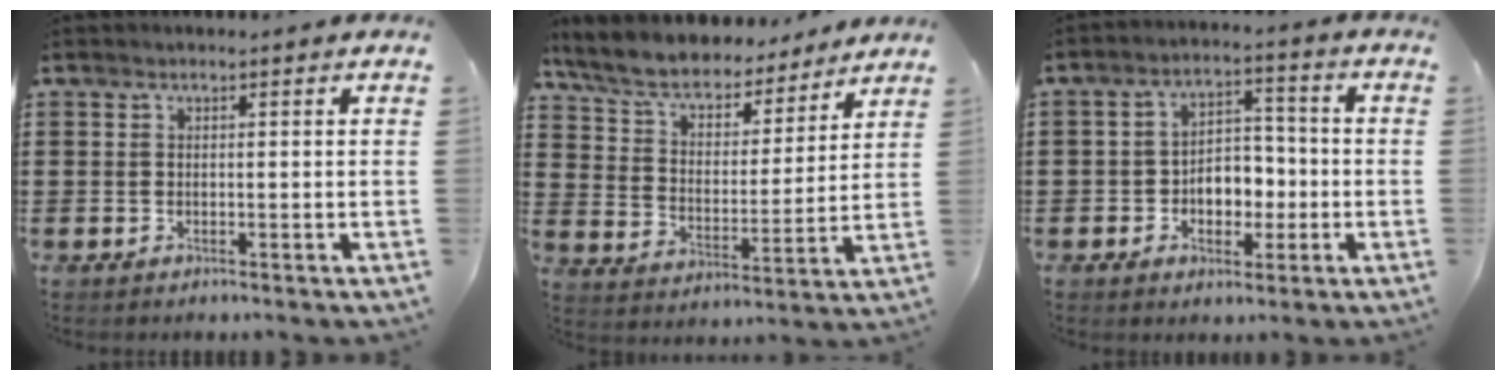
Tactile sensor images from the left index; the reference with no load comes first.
{"total": 7.3, "force": [6.7, 2.0, 2.2], "torque": [-0.077, -0.041, 0.116]}
{"total": 5.2, "force": [-1.4, 3.9, 3.1], "torque": [-0.049, 0.006, -0.033]}